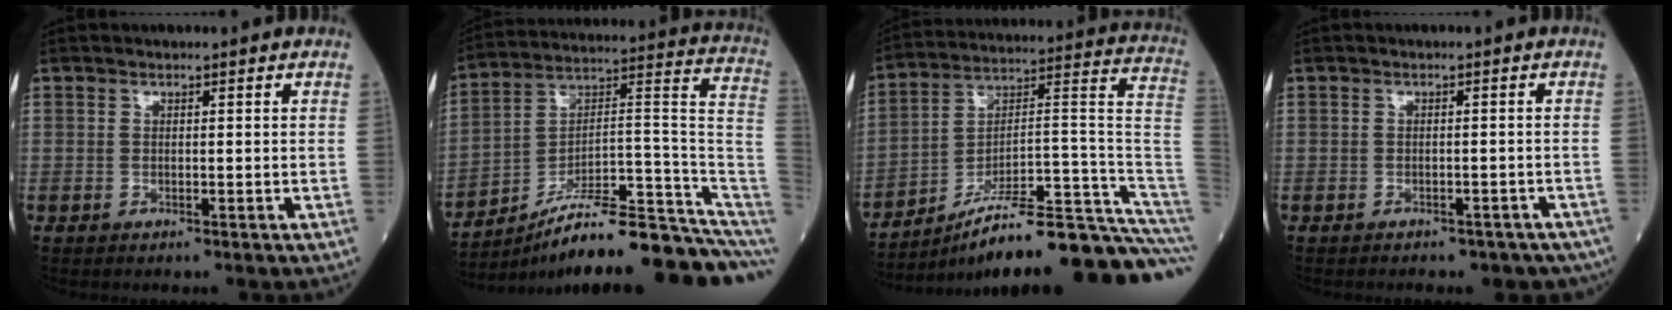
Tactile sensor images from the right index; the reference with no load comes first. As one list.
[{"total": 21.4, "force": [-16.6, 1.3, 13.5], "torque": [-0.122, 0.058, -0.252]}, {"total": 25.3, "force": [-20.1, 0.2, 15.3], "torque": [-0.120, 0.040, -0.300]}, {"total": 8.2, "force": [-6.7, 3.9, 2.9], "torque": [-0.035, 0.000, -0.064]}]